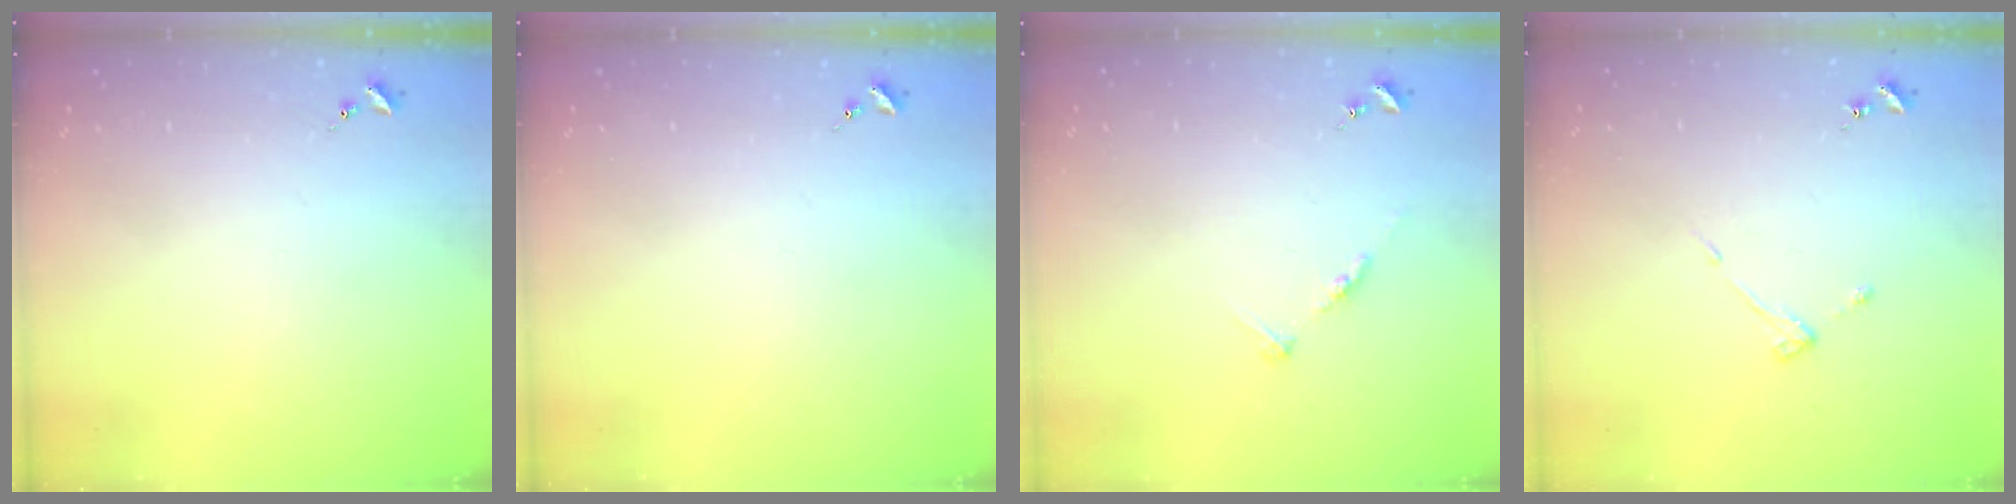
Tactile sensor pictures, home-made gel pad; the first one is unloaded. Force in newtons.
{"total": 0.0}
{"total": 5.8, "press": 5.8, "slide": 0.6}
{"total": 3.0, "press": 3.0, "slide": 0.6}